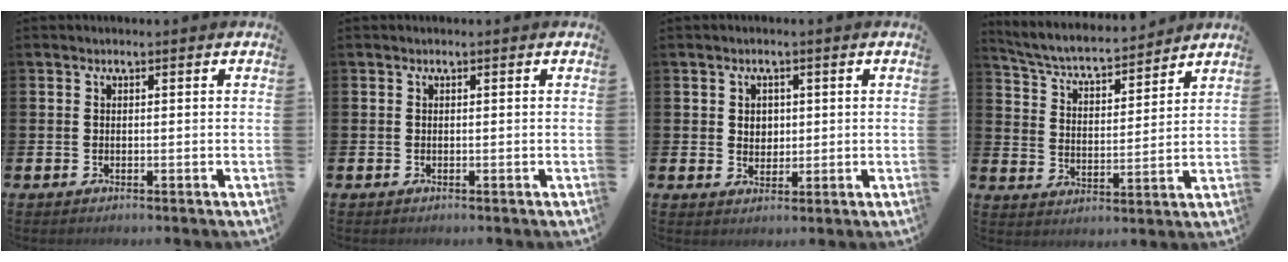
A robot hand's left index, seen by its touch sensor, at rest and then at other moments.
{"total": 0.0}
{"total": 2.2, "force": [1.0, 1.9, 0.7], "torque": [0.004, 0.000, 0.011]}
{"total": 5.4, "force": [5.1, 0.9, 1.5], "torque": [-0.053, -0.043, 0.082]}